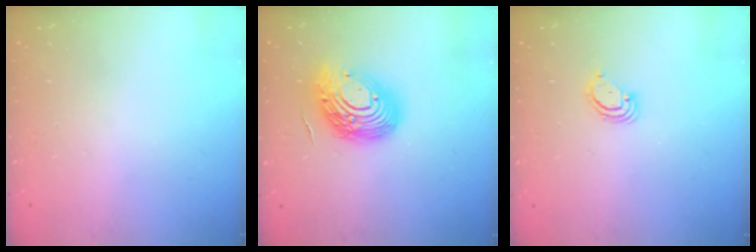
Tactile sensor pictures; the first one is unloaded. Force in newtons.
{"total": 16.2, "press": 16.1, "slide": 1.8}
{"total": 2.8, "press": 2.8, "slide": 0.3}